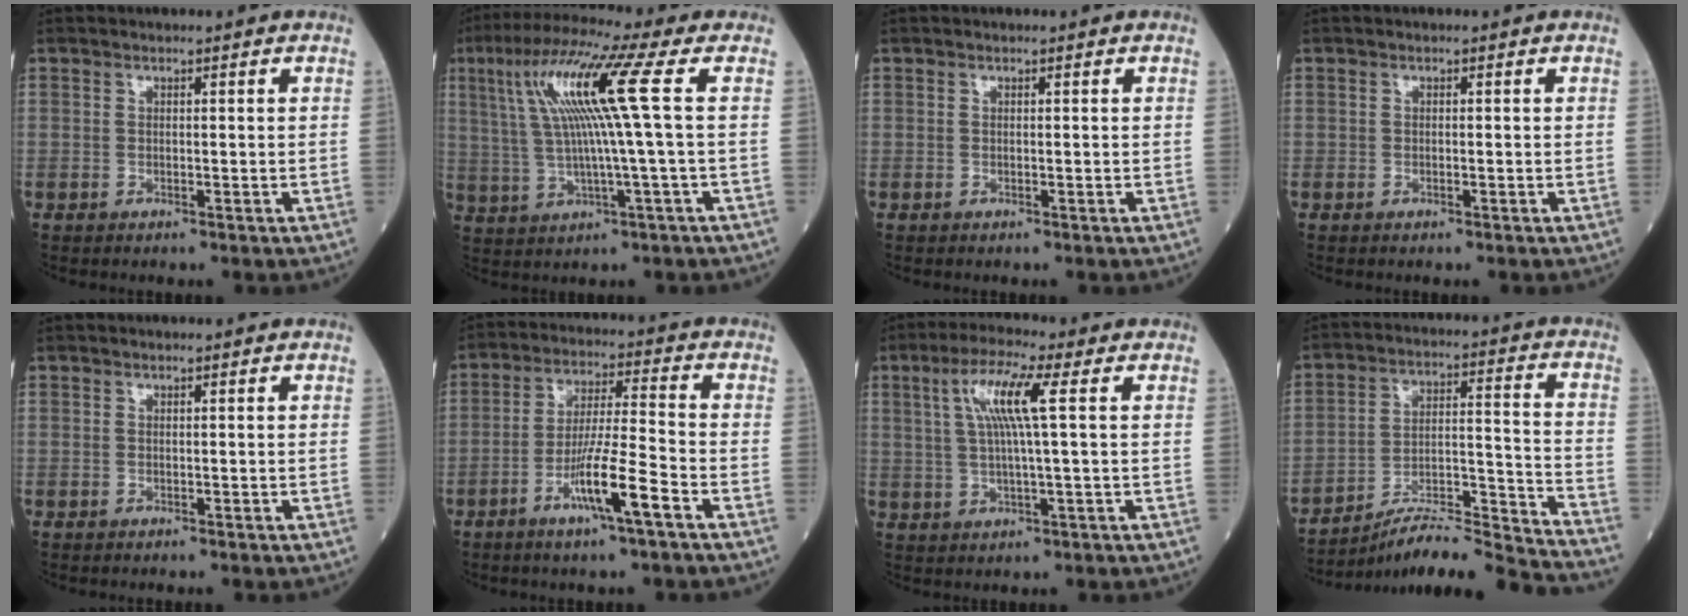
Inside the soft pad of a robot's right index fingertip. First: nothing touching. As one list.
[{"total": 12.3, "force": [3.0, -1.3, 11.9], "torque": [-0.230, 0.027, 0.060]}, {"total": 0.0}, {"total": 0.0}, {"total": 0.0}, {"total": 9.1, "force": [-4.4, -0.3, 7.9], "torque": [-0.152, -0.004, -0.081]}, {"total": 7.8, "force": [2.2, -0.2, 7.5], "torque": [-0.150, 0.011, 0.045]}, {"total": 17.3, "force": [-16.5, -1.6, 5.1], "torque": [-0.086, 0.018, -0.261]}]